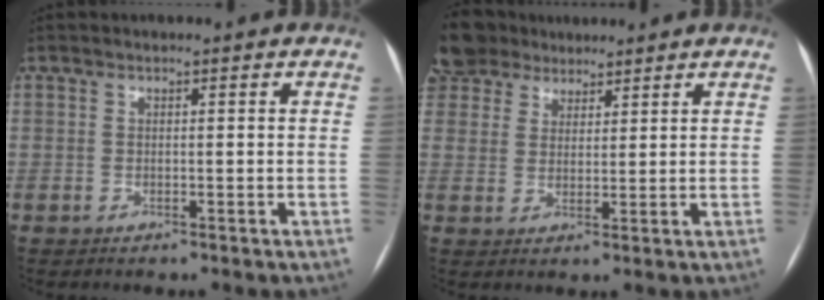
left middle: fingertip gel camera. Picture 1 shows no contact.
{"total": 8.8, "force": [6.9, 5.2, 1.3], "torque": [-0.033, 0.030, 0.135]}